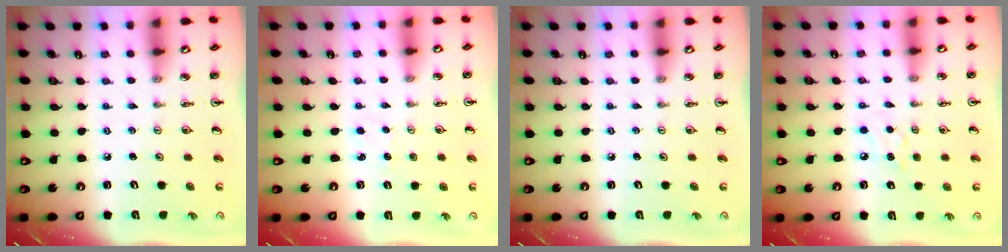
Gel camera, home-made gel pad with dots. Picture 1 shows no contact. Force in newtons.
{"total": 2.9, "press": 2.9, "slide": 0.4}
{"total": 0.0}
{"total": 5.6, "press": 5.5, "slide": 0.8}